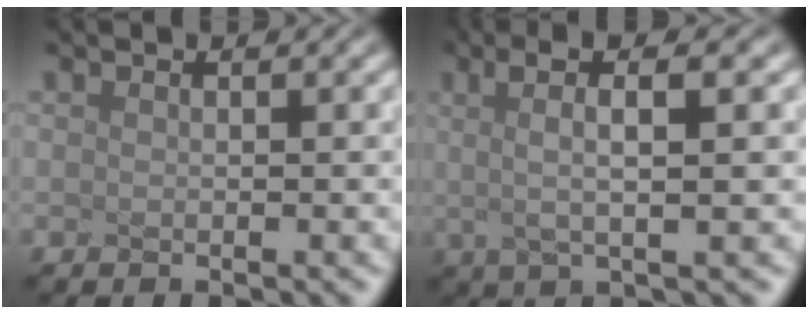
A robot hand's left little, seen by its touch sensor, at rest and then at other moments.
{"total": 3.4, "force": [0.2, -0.2, 3.4], "torque": [-0.090, 0.007, 0.035]}